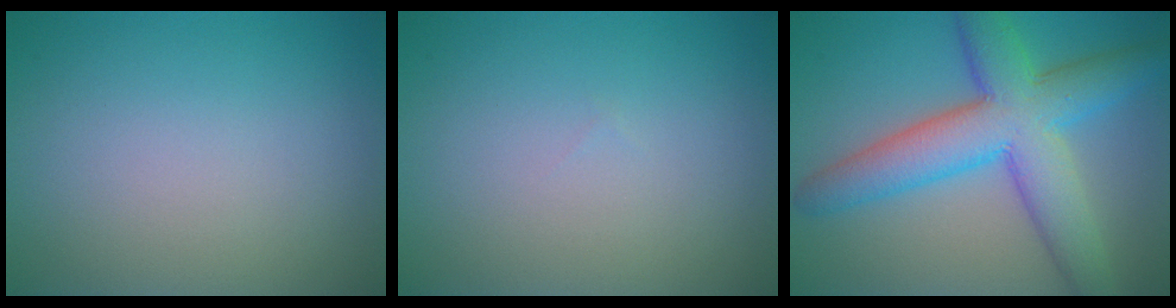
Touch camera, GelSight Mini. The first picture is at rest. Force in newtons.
{"total": 0.0}
{"total": 9.0, "press": 9.0, "slide": 0.1}